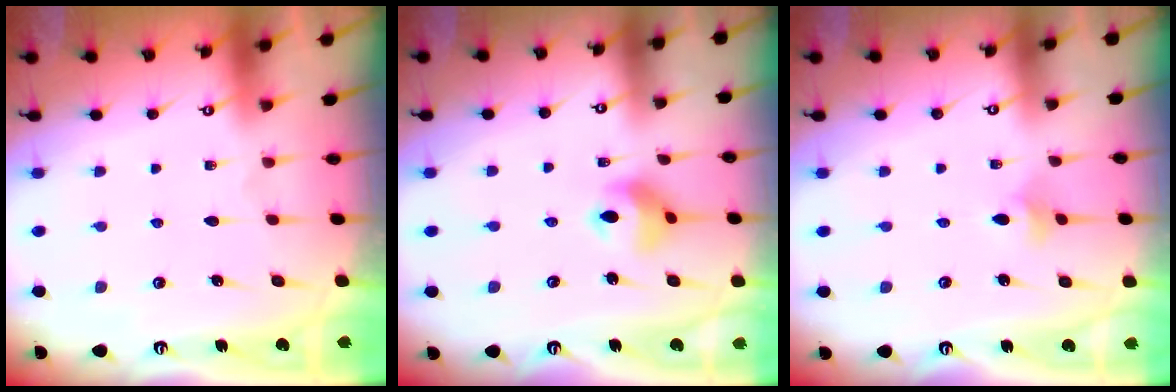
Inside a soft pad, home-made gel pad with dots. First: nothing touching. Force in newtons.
{"total": 9.8, "press": 9.4, "slide": 2.6}
{"total": 2.6, "press": 2.5, "slide": 0.5}